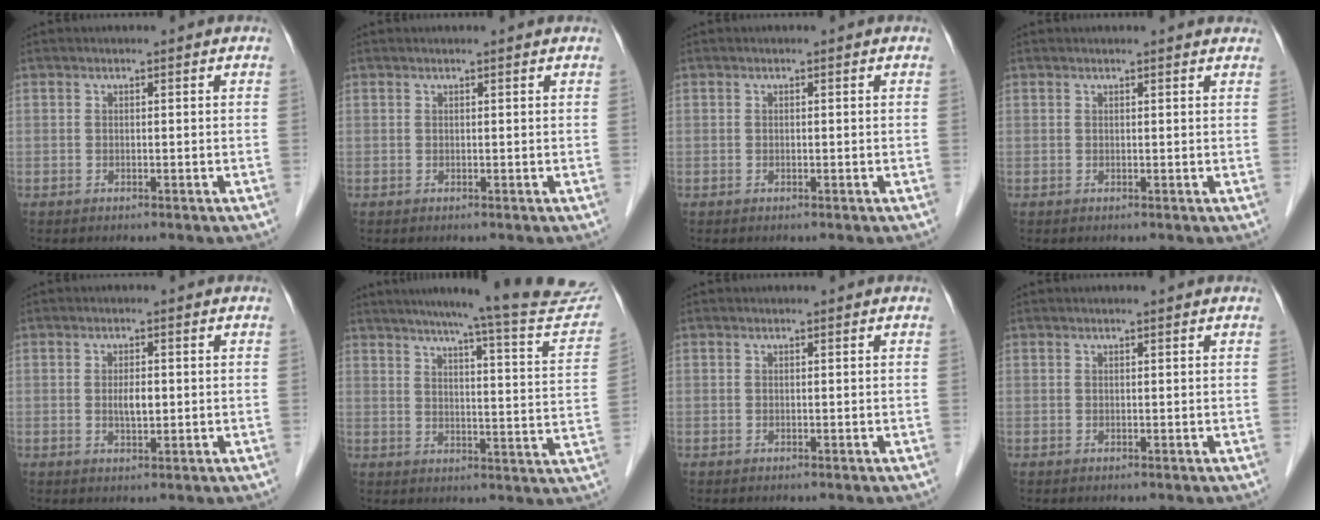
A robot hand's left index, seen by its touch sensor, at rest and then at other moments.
{"total": 0.6, "force": [0.5, -0.1, 0.3], "torque": [-0.009, 0.001, 0.007]}
{"total": 0.0}
{"total": 2.9, "force": [2.7, 0.4, 0.9], "torque": [-0.014, 0.003, 0.018]}
{"total": 2.6, "force": [0.0, 1.0, 2.4], "torque": [-0.045, 0.000, 0.001]}
{"total": 21.7, "force": [20.0, 0.3, 8.6], "torque": [-0.116, -0.071, 0.234]}
{"total": 0.0}
{"total": 0.0}